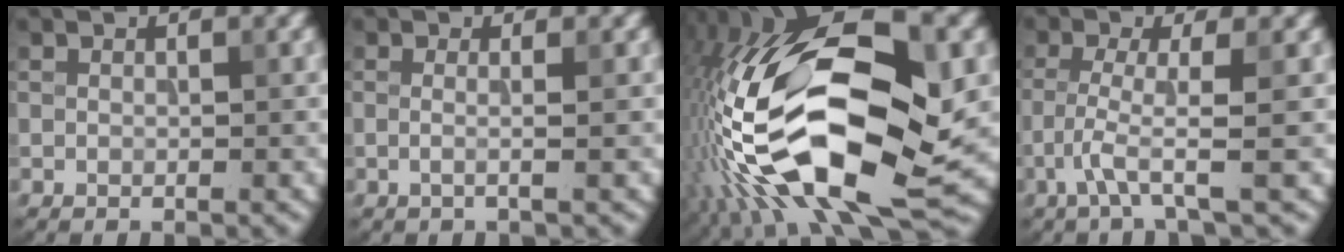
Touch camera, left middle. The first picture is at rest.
{"total": 1.9, "force": [0.1, 0.7, 1.8], "torque": [-0.018, -0.007, -0.019]}
{"total": 18.2, "force": [-2.9, 7.8, 16.2], "torque": [-0.311, 0.020, -0.062]}
{"total": 3.1, "force": [-1.1, 0.1, 2.9], "torque": [-0.059, 0.004, -0.029]}